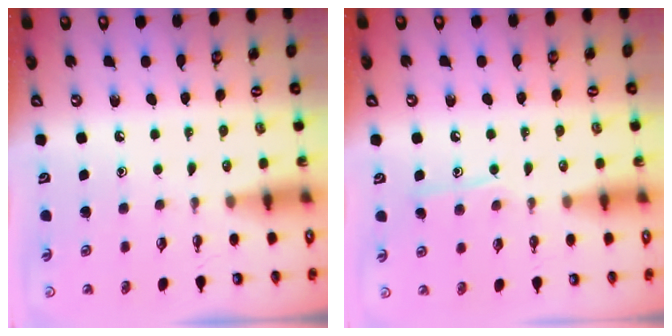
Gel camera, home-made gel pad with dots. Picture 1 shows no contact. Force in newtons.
{"total": 6.9, "press": 6.9, "slide": 0.2}